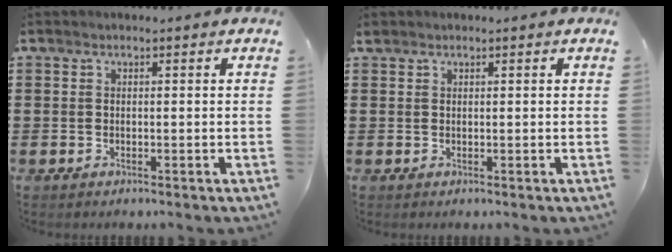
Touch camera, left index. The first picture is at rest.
{"total": 0.5, "force": [0.4, 0.3, 0.1], "torque": [-0.005, 0.002, 0.009]}